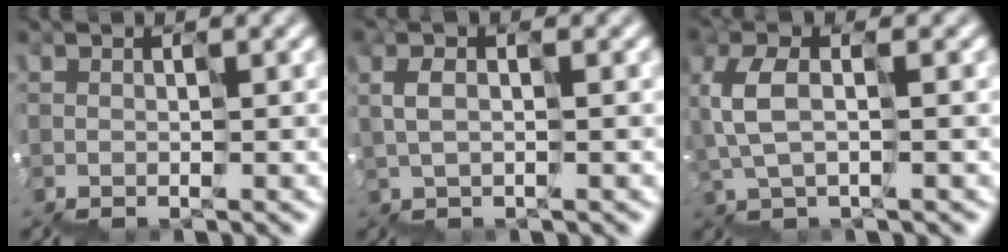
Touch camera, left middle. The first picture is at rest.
{"total": 1.5, "force": [1.0, 0.3, 1.1], "torque": [-0.035, 0.015, 0.019]}
{"total": 2.9, "force": [1.3, 1.0, 2.3], "torque": [-0.087, 0.017, 0.018]}